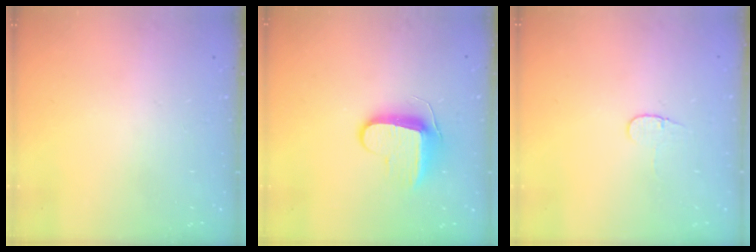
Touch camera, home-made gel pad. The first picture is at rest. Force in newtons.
{"total": 9.2, "press": 9.2, "slide": 0.9}
{"total": 3.7, "press": 3.6, "slide": 0.4}